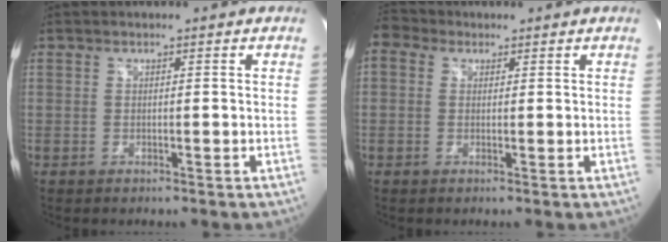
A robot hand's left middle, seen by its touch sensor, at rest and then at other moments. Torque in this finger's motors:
{"motor_torque": [0.64, -0.39, 0.40, 0.06]}